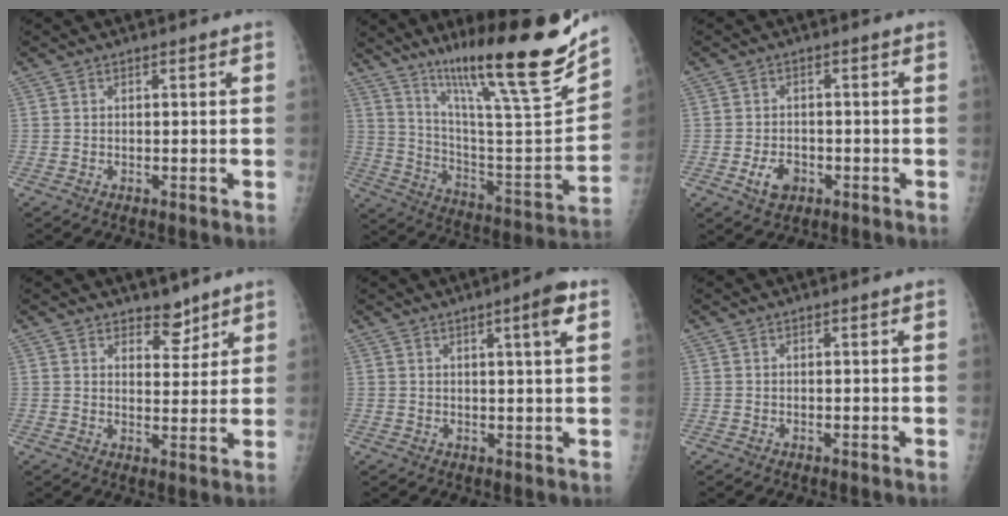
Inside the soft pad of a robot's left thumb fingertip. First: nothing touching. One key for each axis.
{"total": 26.4, "fx": 19.2, "fy": 2.3, "fz": 17.9, "tx": -0.258, "ty": -0.101, "tz": 0.315}
{"total": 4.4, "fx": -1.7, "fy": 3.1, "fz": 2.6, "tx": -0.036, "ty": 0.006, "tz": -0.027}
{"total": 4.5, "fx": 3.6, "fy": 2.3, "fz": 1.5, "tx": 0.004, "ty": -0.027, "tz": 0.056}
{"total": 4.6, "fx": 2.1, "fy": 0.2, "fz": 4.1, "tx": -0.058, "ty": -0.009, "tz": 0.029}
{"total": 0.0}